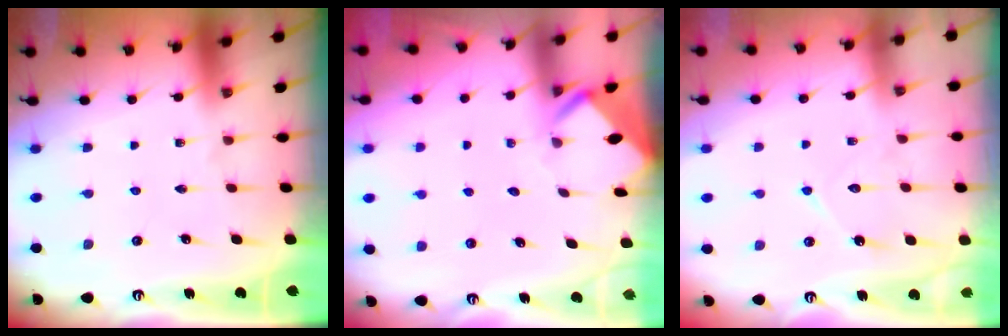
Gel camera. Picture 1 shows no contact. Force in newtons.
{"total": 3.5, "press": 3.5, "slide": 0.1}
{"total": 7.5, "press": 7.5, "slide": 0.7}